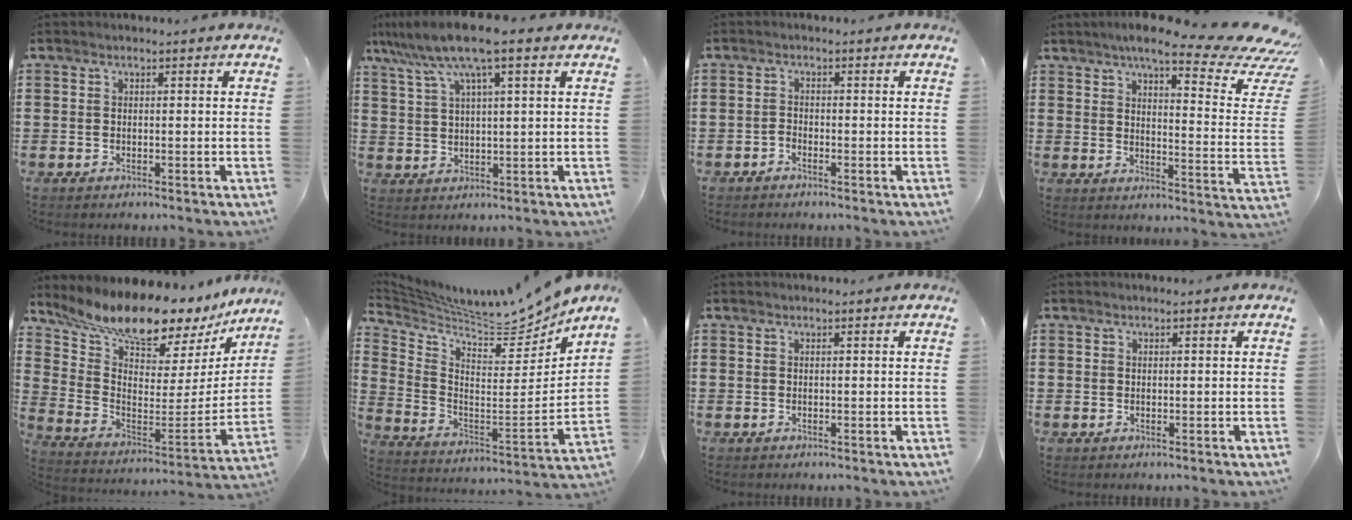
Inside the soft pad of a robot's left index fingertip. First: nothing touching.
{"total": 8.5, "force": [5.4, 0.9, 6.5], "torque": [-0.139, -0.010, 0.095]}
{"total": 1.2, "force": [-1.1, 0.3, 0.2], "torque": [-0.010, 0.001, -0.023]}
{"total": 10.4, "force": [7.3, 1.6, 7.2], "torque": [-0.114, -0.050, 0.113]}
{"total": 9.5, "force": [8.8, 1.3, 3.2], "torque": [-0.085, -0.085, 0.142]}
{"total": 6.9, "force": [6.6, 0.8, 1.7], "torque": [-0.057, -0.066, 0.107]}
{"total": 0.0}
{"total": 0.5, "force": [0.1, 0.5, -0.1], "torque": [0.001, 0.005, 0.001]}